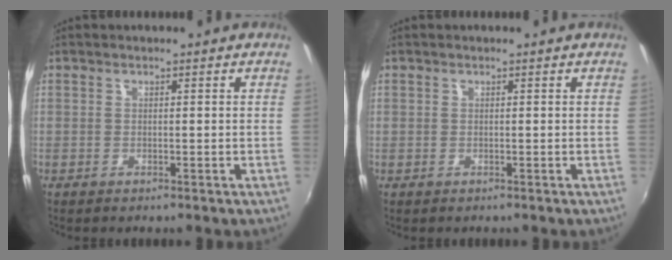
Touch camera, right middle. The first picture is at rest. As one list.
[{"total": 0.8, "force": [-0.2, 0.8, 0.0], "torque": [-0.002, 0.002, 0.001]}]